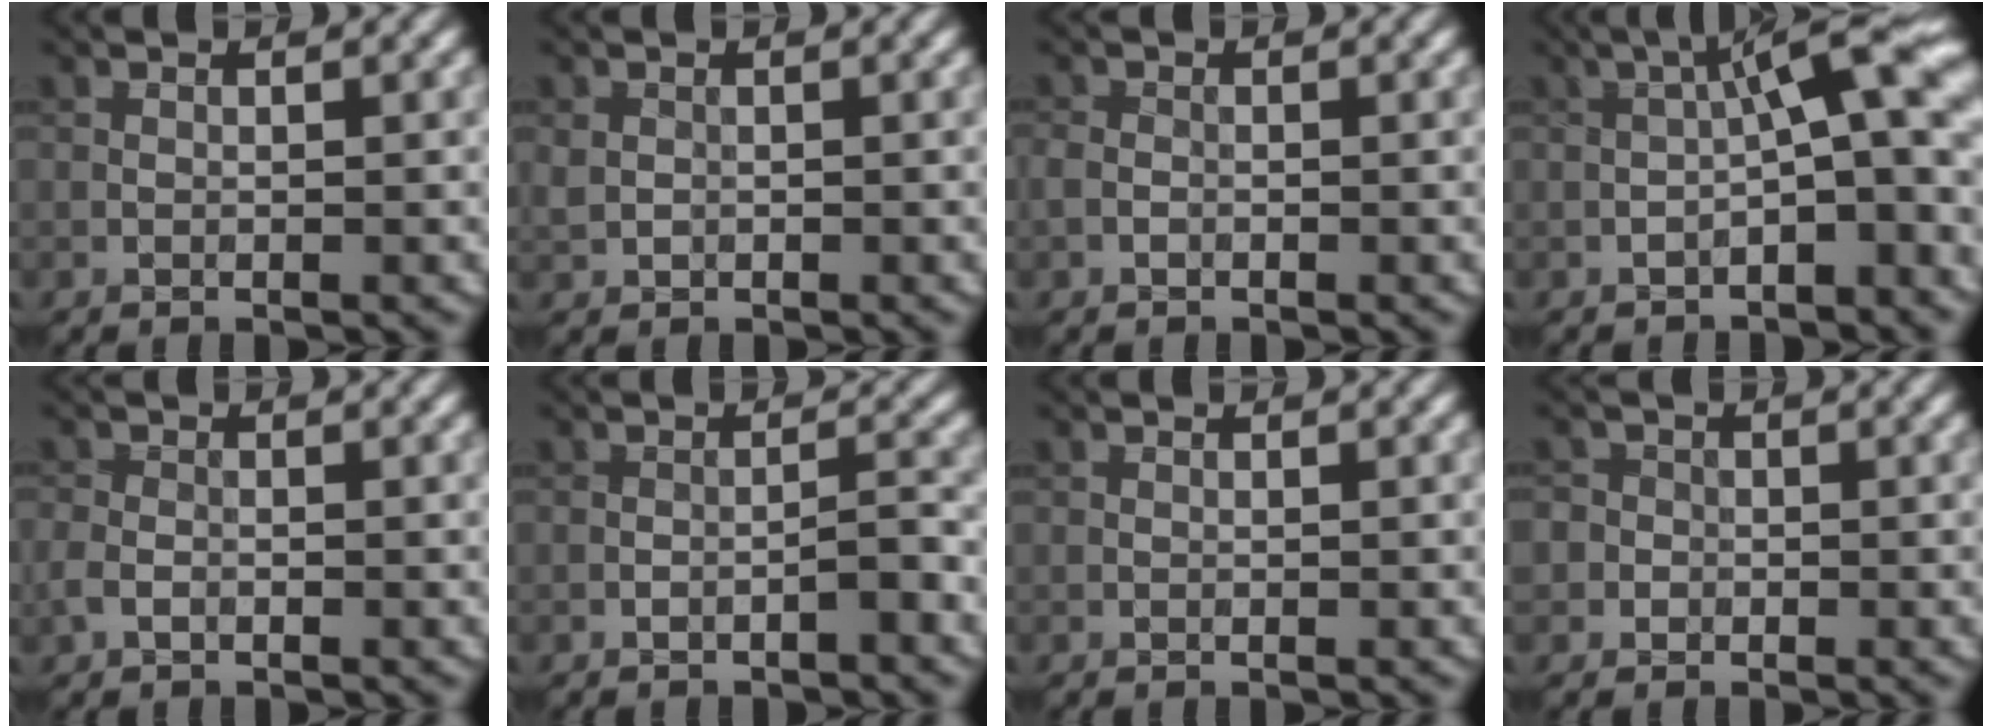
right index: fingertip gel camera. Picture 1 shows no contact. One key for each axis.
{"total": 0.9, "fx": 0.1, "fy": 0.8, "fz": 0.4, "tx": -0.005, "ty": -0.003, "tz": 0.003}
{"total": 1.0, "fx": -0.4, "fy": 0.8, "fz": 0.5, "tx": -0.010, "ty": 0.000, "tz": -0.012}
{"total": 7.2, "fx": -0.6, "fy": 1.7, "fz": 7.0, "tx": -0.089, "ty": 0.026, "tz": -0.020}
{"total": 1.5, "fx": -0.7, "fy": 1.0, "fz": 0.8, "tx": -0.017, "ty": -0.001, "tz": -0.018}
{"total": 1.3, "fx": -1.0, "fy": 0.2, "fz": 0.8, "tx": -0.012, "ty": 0.008, "tz": -0.017}
{"total": 0.0}
{"total": 2.6, "fx": -0.4, "fy": 2.5, "fz": 0.6, "tx": 0.012, "ty": 0.015, "tz": -0.032}